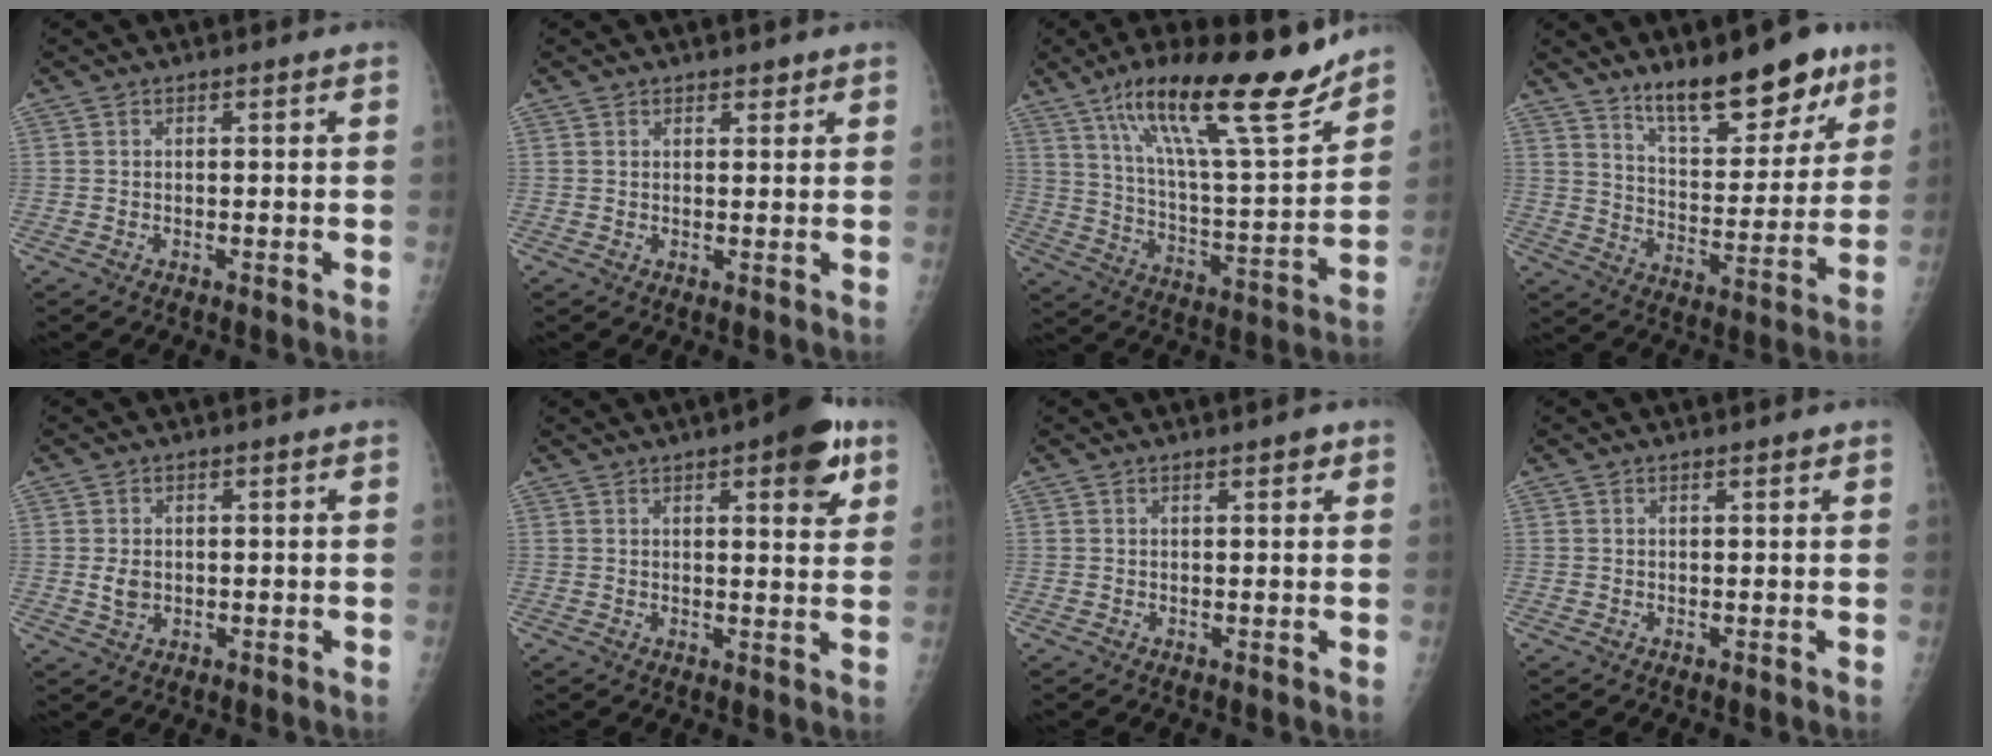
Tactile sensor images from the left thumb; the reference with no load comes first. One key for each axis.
{"total": 1.4, "fx": 1.1, "fy": 0.8, "fz": 0.3, "tx": 0.010, "ty": -0.007, "tz": 0.013}
{"total": 23.1, "fx": 15.7, "fy": 4.6, "fz": 16.3, "tx": -0.247, "ty": -0.067, "tz": 0.264}
{"total": 16.5, "fx": 11.7, "fy": 6.2, "fz": 9.8, "tx": -0.096, "ty": -0.079, "tz": 0.190}
{"total": 2.6, "fx": 0.2, "fy": 2.0, "fz": 1.7, "tx": -0.024, "ty": -0.004, "tz": 0.010}
{"total": 9.7, "fx": 4.9, "fy": 3.1, "fz": 7.7, "tx": -0.077, "ty": -0.016, "tz": 0.056}
{"total": 1.6, "fx": 1.0, "fy": 0.5, "fz": 1.1, "tx": -0.012, "ty": -0.004, "tz": 0.013}
{"total": 0.9, "fx": 0.7, "fy": 0.2, "fz": 0.5, "tx": -0.006, "ty": -0.003, "tz": 0.011}